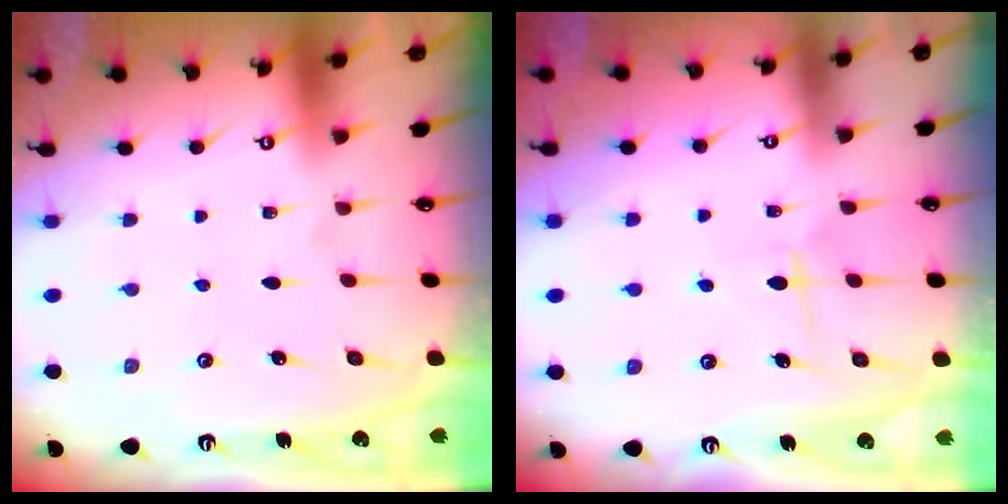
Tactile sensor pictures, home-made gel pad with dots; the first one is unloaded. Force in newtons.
{"total": 6.5, "press": 6.5, "slide": 0.9}